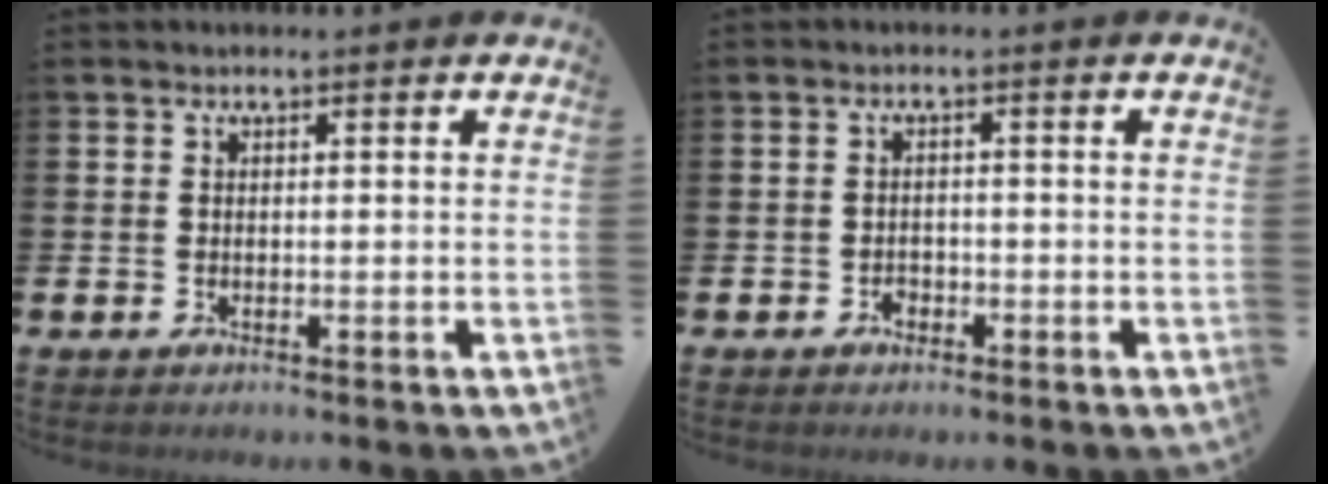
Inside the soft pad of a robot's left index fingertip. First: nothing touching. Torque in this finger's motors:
{"motor_torque": [-0.11, -0.16, 0.09, 0.00]}